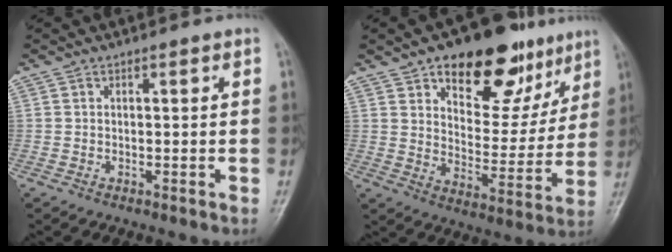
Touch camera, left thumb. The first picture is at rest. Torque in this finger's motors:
{"motor_torque": [0.59, 0.44, 1.25, -1.27, 0.19]}